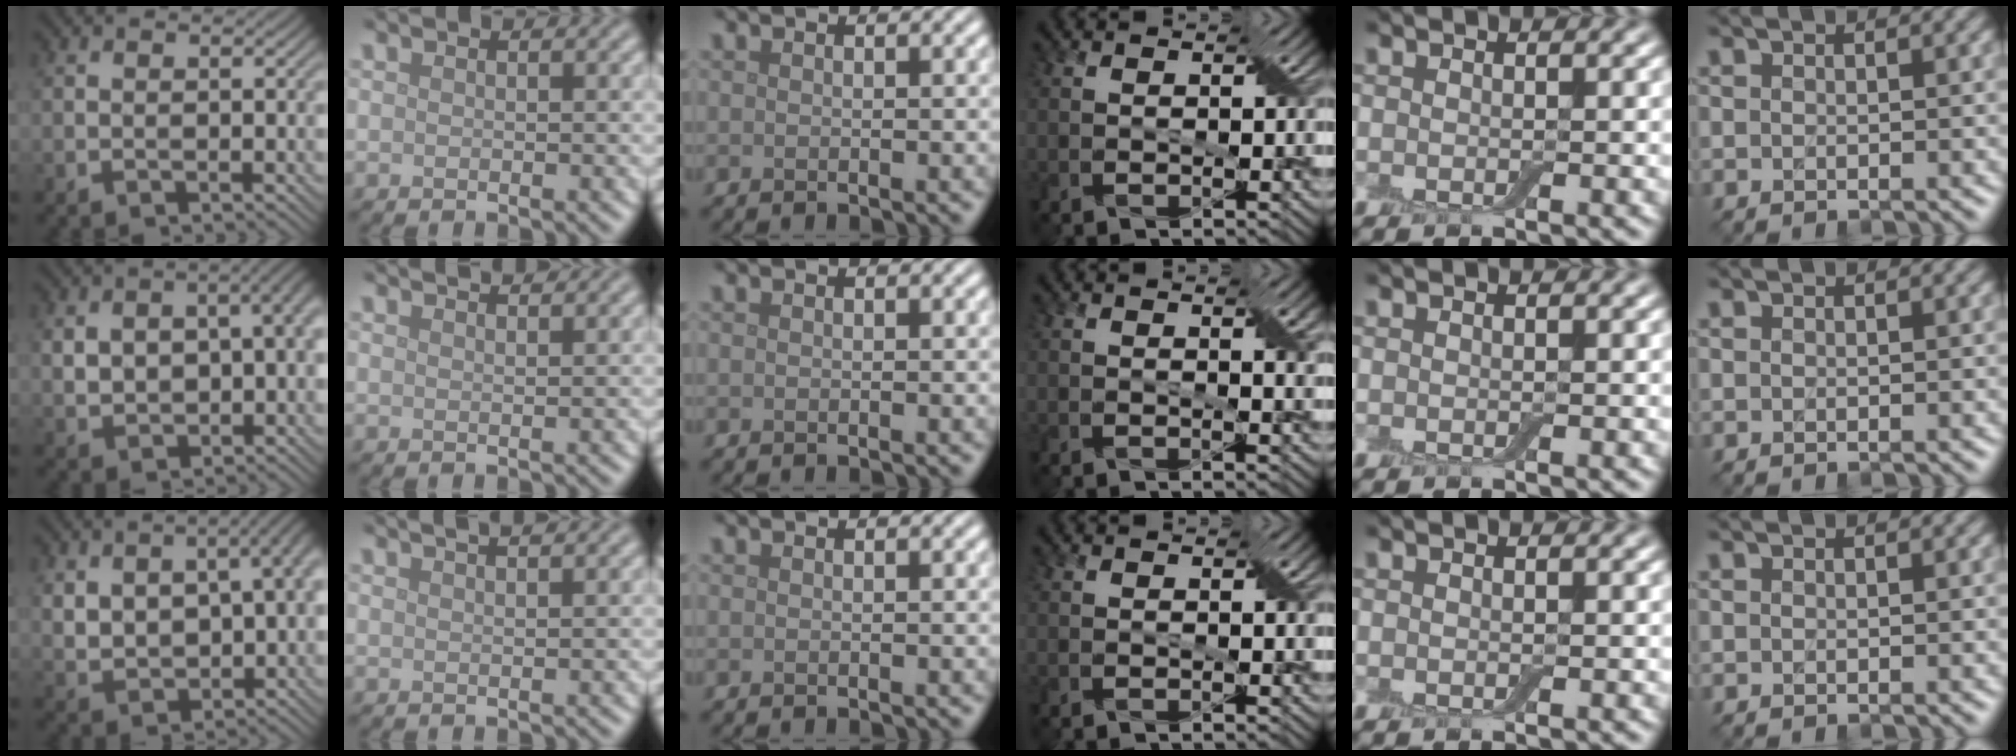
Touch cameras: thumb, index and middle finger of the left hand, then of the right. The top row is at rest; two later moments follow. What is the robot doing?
{"motion": "insert", "object": "backpack"}